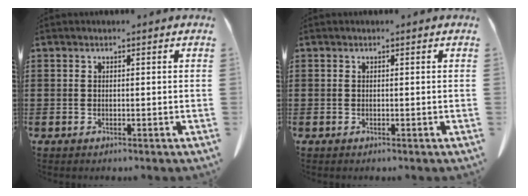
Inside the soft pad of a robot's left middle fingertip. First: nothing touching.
{"total": 0.0}